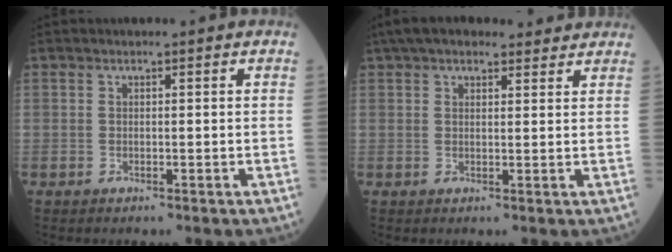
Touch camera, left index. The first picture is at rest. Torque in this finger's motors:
{"motor_torque": [1.12, -1.02, 0.31, 0.09]}